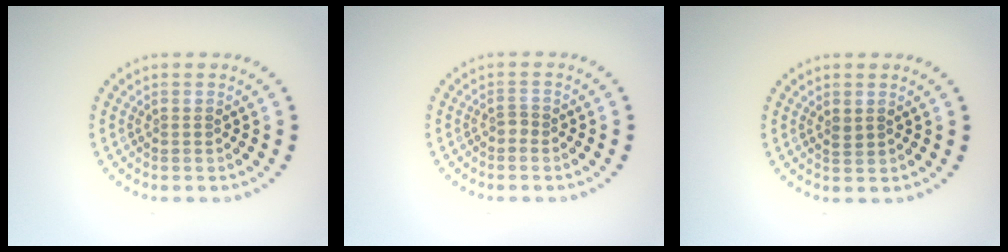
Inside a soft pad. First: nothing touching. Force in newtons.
{"total": 0.9, "press": 0.6, "slide": 0.7}
{"total": 0.8, "press": 0.7, "slide": 0.3}